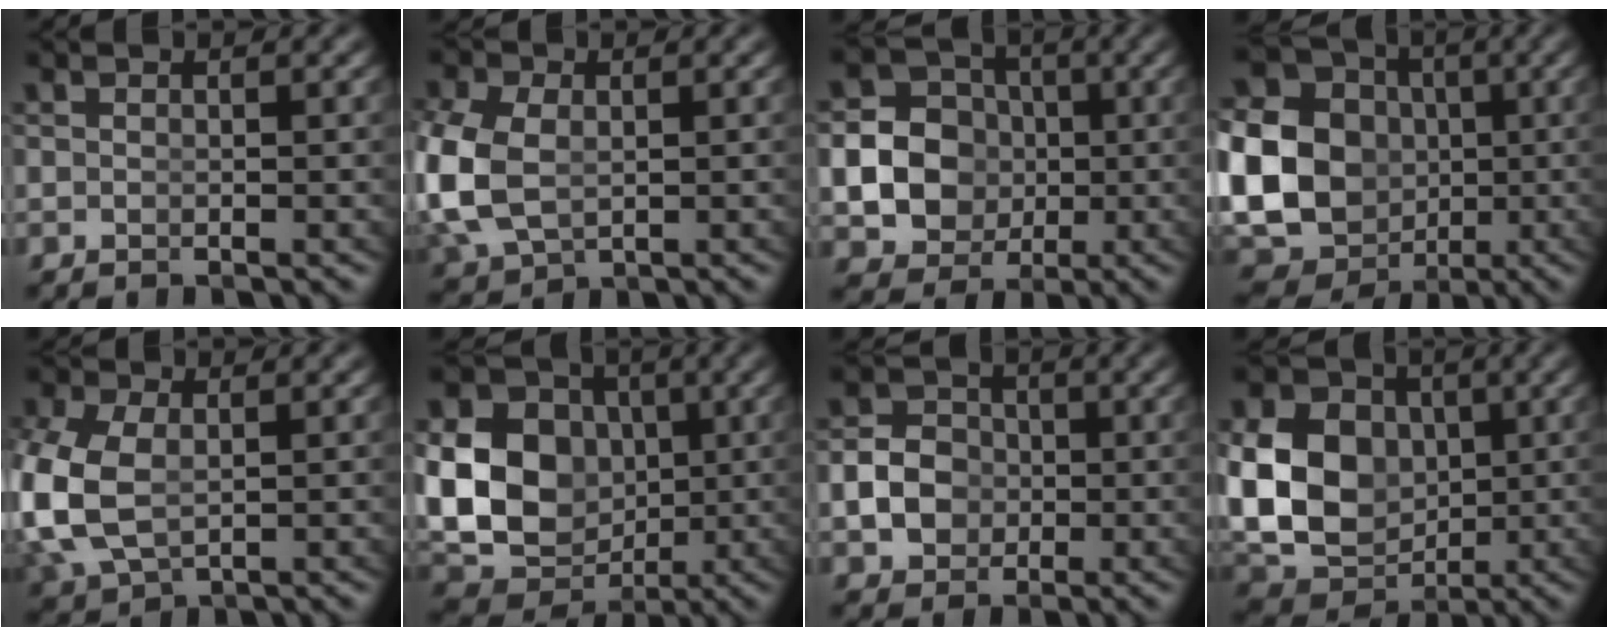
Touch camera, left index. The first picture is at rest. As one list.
[{"total": 6.5, "force": [-0.5, 5.3, 3.8], "torque": [-0.118, -0.029, 0.009]}, {"total": 16.6, "force": [-1.7, 15.6, 5.6], "torque": [-0.159, -0.064, -0.029]}, {"total": 21.2, "force": [-1.4, 18.9, 9.7], "torque": [-0.215, -0.058, -0.029]}, {"total": 7.3, "force": [-0.4, 5.8, 4.4], "torque": [-0.143, -0.031, 0.012]}, {"total": 15.6, "force": [0.2, 12.9, 8.7], "torque": [-0.164, -0.036, 0.007]}, {"total": 5.7, "force": [-1.0, 5.1, 2.3], "torque": [-0.044, -0.012, -0.019]}, {"total": 13.0, "force": [0.2, 10.6, 7.4], "torque": [-0.144, -0.028, 0.007]}]